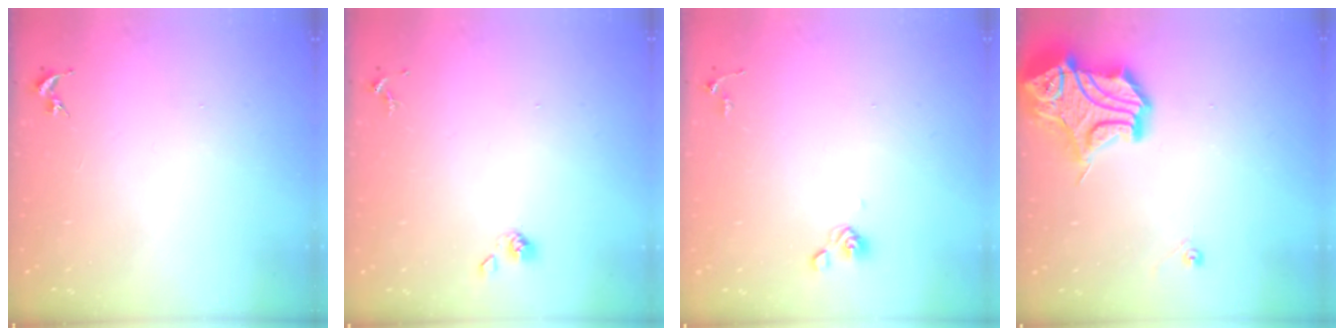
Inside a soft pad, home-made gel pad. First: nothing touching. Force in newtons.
{"total": 3.6, "press": 3.4, "slide": 1.3}
{"total": 5.7, "press": 5.3, "slide": 2.1}
{"total": 17.4, "press": 17.2, "slide": 2.4}